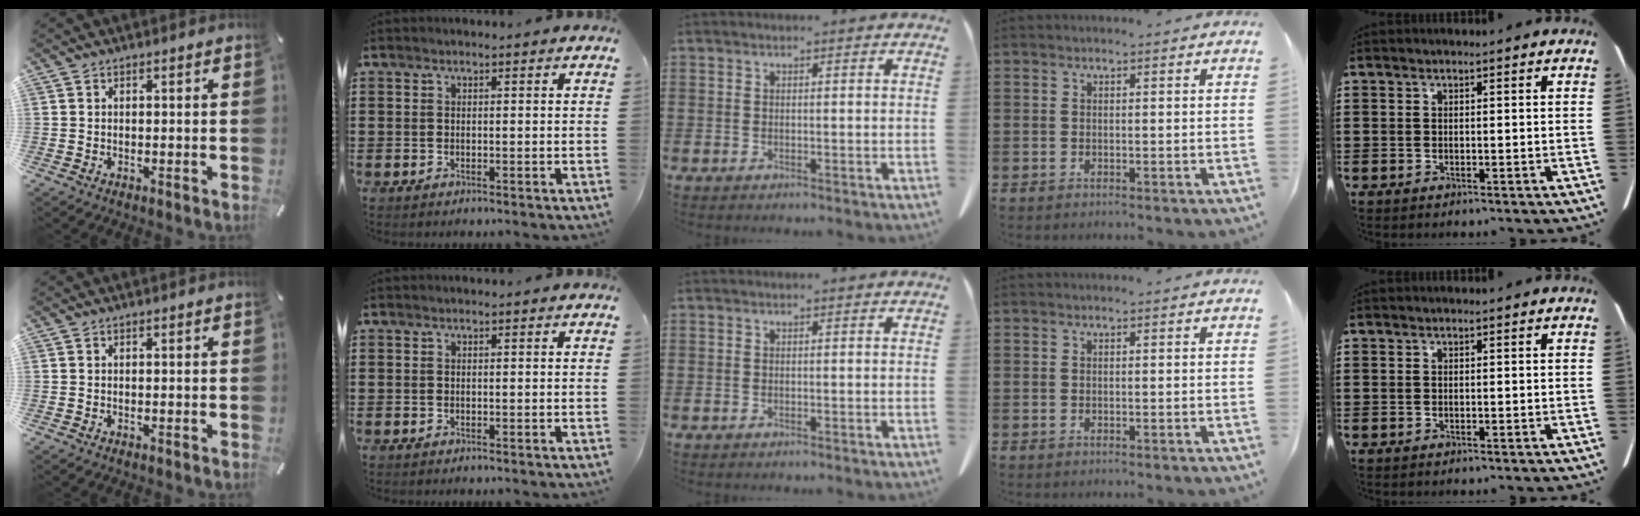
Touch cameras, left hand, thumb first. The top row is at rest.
{}